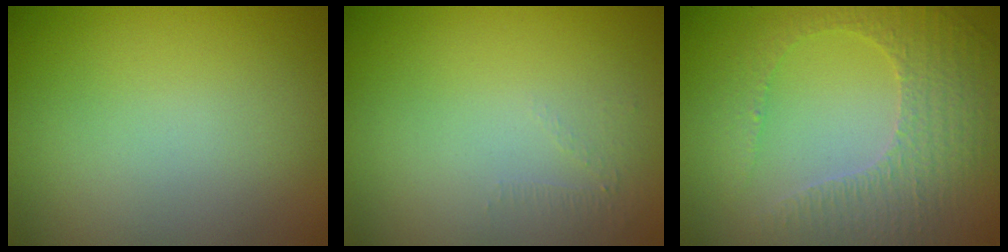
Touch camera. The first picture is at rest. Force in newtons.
{"total": 0.5, "press": 0.2, "slide": 0.5}
{"total": 4.6, "press": 3.2, "slide": 3.3}